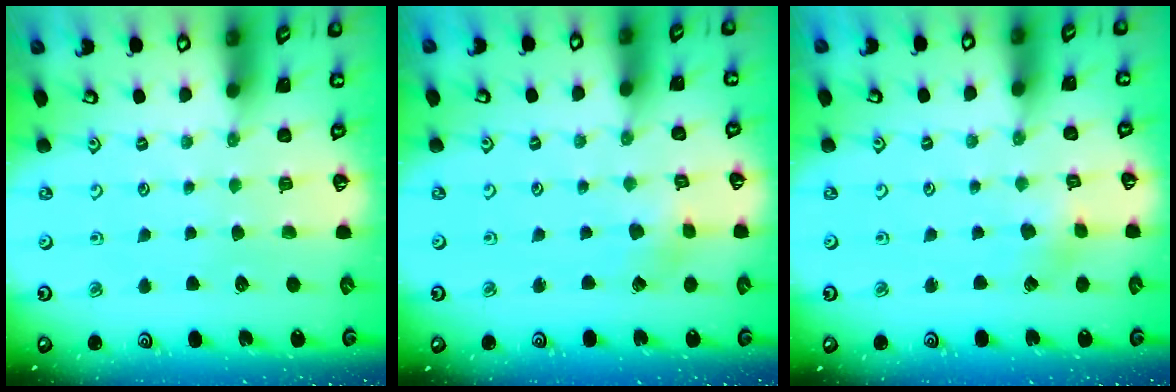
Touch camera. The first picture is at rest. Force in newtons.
{"total": 2.0, "press": 1.9, "slide": 0.3}
{"total": 2.2, "press": 2.2, "slide": 0.3}